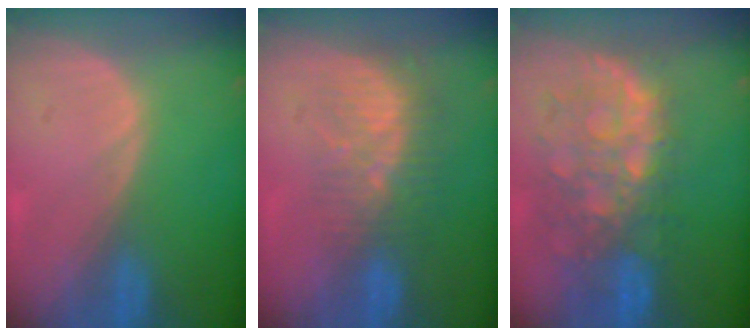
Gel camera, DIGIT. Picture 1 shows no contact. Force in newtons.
{"total": 8.6, "press": 7.4, "slide": 4.3}
{"total": 10.8, "press": 9.5, "slide": 5.0}